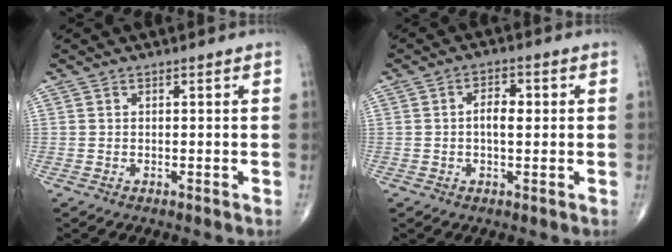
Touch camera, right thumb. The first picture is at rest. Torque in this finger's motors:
{"motor_torque": [-0.13, 0.25, 0.36, 0.02, 0.09]}